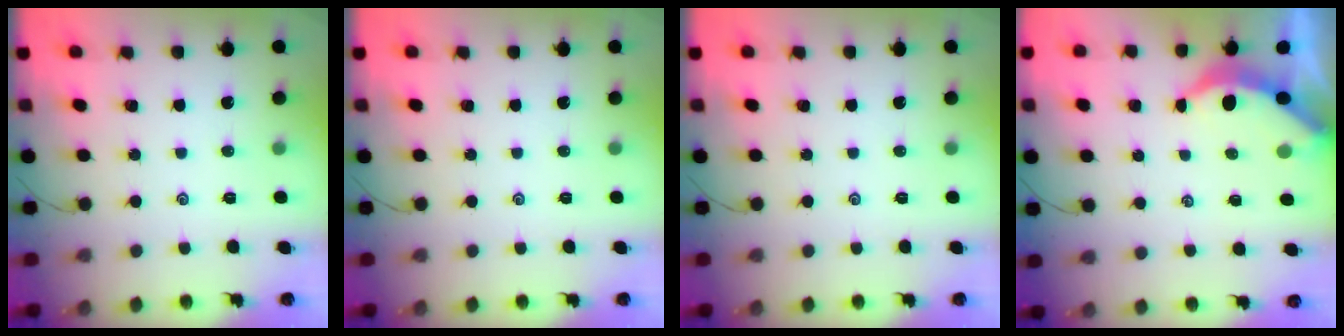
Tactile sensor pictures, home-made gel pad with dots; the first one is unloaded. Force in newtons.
{"total": 0.0}
{"total": 0.0}
{"total": 3.6, "press": 3.6, "slide": 0.4}